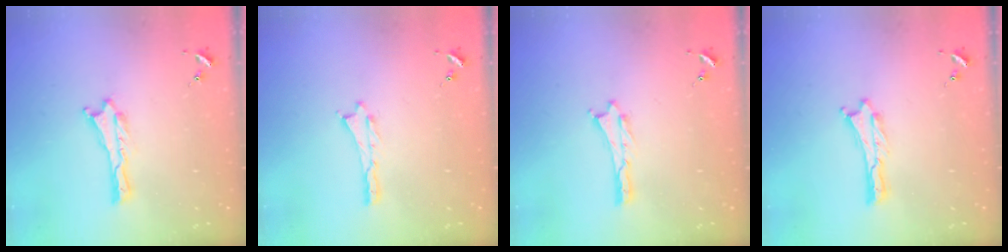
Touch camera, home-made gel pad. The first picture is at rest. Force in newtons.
{"total": 0.0}
{"total": 0.0}
{"total": 0.0}